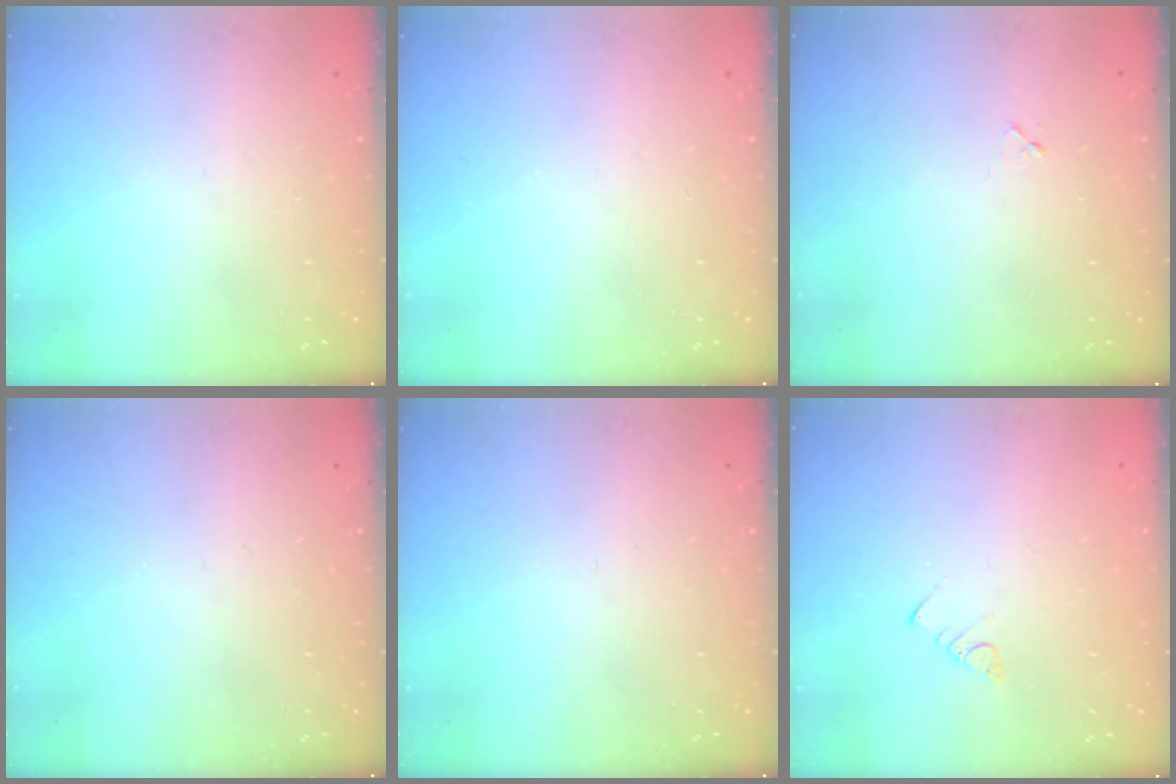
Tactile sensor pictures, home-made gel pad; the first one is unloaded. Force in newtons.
{"total": 0.0}
{"total": 2.2, "press": 2.2, "slide": 0.1}
{"total": 0.0}
{"total": 0.0}
{"total": 2.5, "press": 2.5, "slide": 0.5}